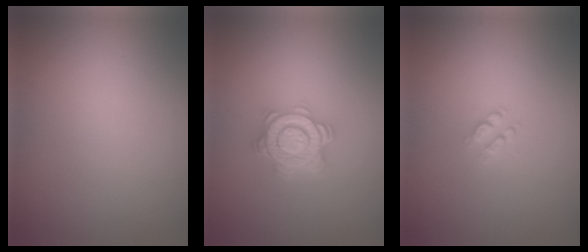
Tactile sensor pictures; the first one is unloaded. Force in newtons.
{"total": 4.6, "press": 3.6, "slide": 2.9}
{"total": 1.2, "press": 1.1, "slide": 0.3}